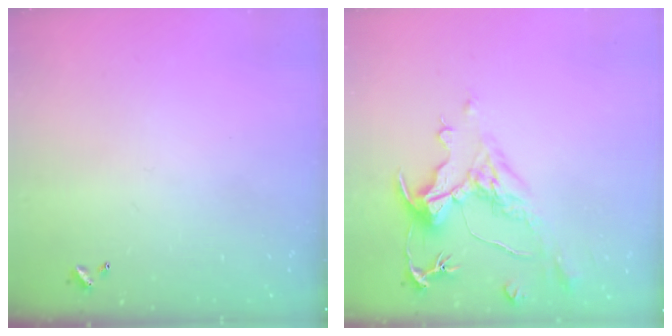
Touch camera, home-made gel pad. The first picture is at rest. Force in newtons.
{"total": 1.4, "press": 0.2, "slide": 1.4}